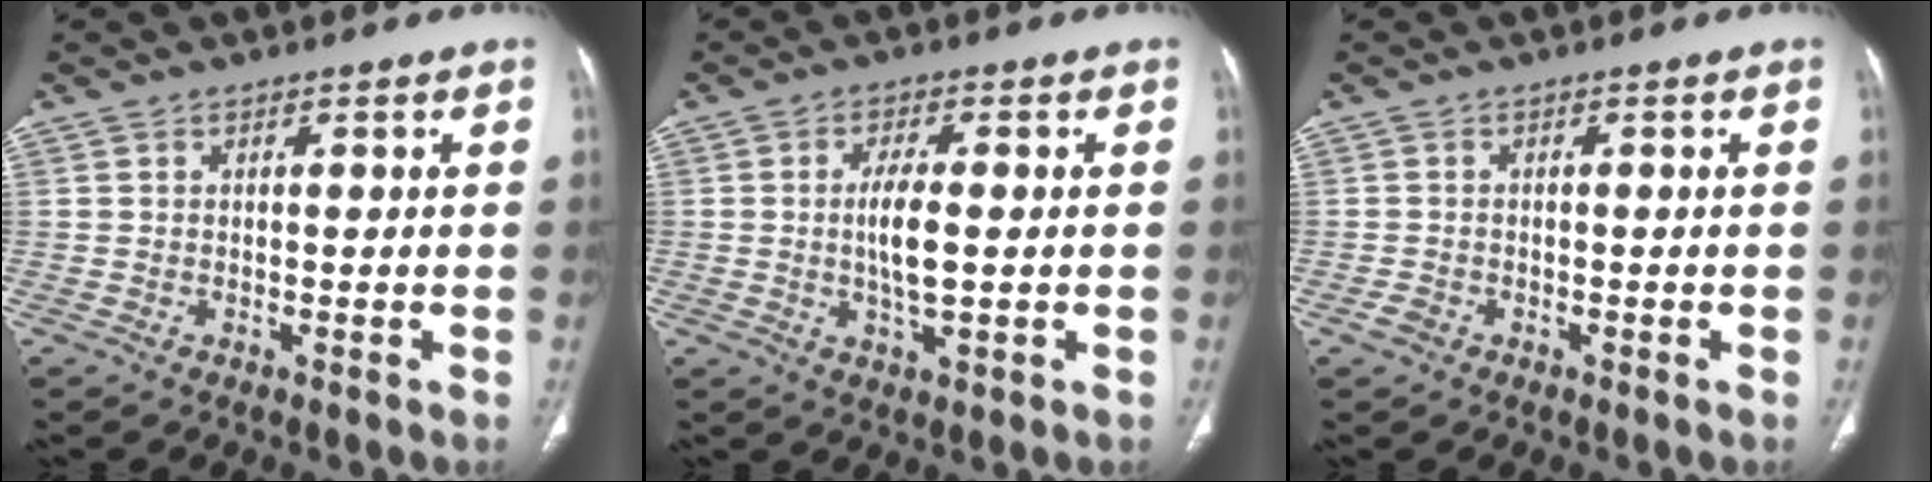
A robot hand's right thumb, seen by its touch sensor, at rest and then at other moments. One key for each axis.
{"total": 6.4, "fx": -0.1, "fy": 2.3, "fz": 5.9, "tx": -0.115, "ty": -0.006, "tz": -0.004}
{"total": 1.7, "fx": -1.0, "fy": 1.3, "fz": 0.6, "tx": -0.012, "ty": 0.006, "tz": -0.017}